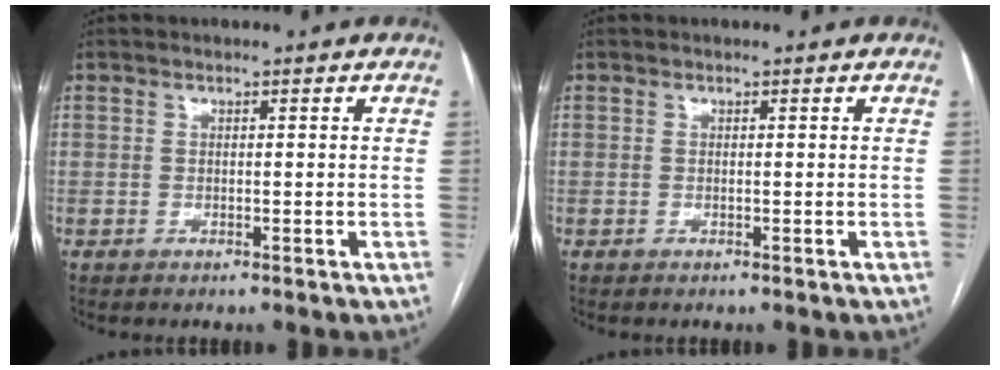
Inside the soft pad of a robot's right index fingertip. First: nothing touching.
{"total": 0.0}